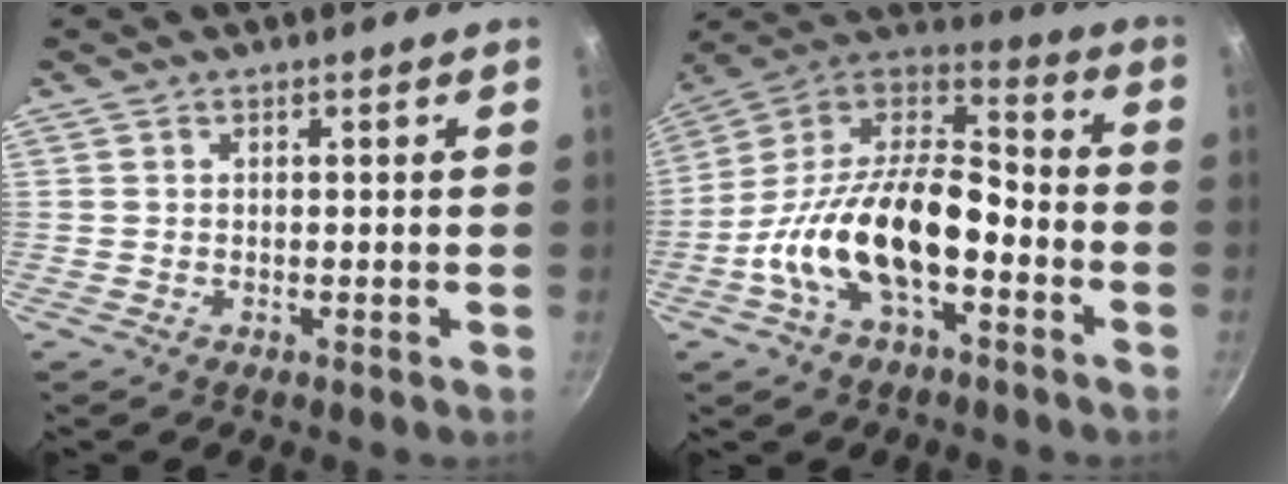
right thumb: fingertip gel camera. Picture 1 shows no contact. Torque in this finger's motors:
{"motor_torque": [0.21, 0.72, 1.71, -1.06, 0.21]}